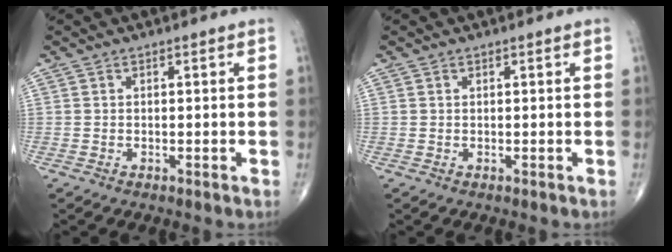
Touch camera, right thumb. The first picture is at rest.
{"total": 0.0}